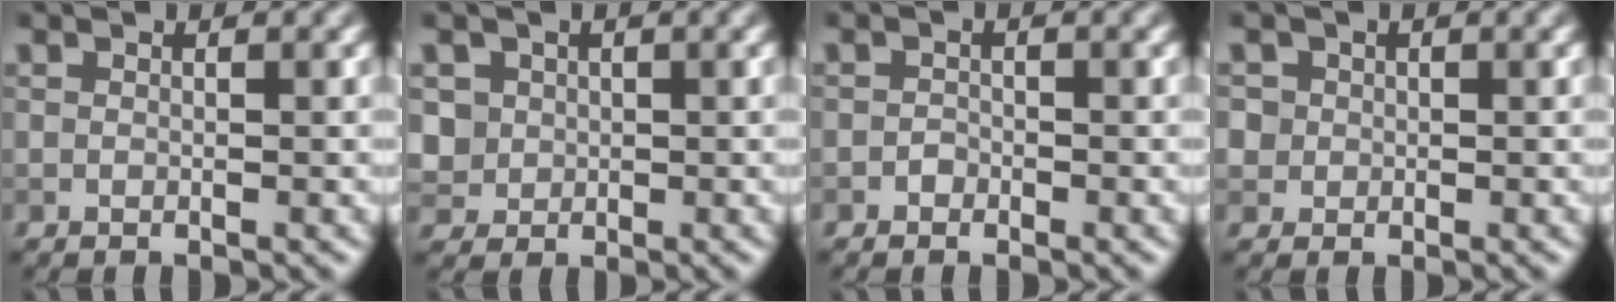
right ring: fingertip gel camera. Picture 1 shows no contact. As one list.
[{"total": 2.5, "force": [0.4, 2.3, 0.6], "torque": [-0.025, -0.006, 0.023]}, {"total": 0.8, "force": [-0.5, 0.6, 0.0], "torque": [0.002, -0.003, -0.011]}, {"total": 1.5, "force": [0.2, 1.4, 0.2], "torque": [-0.006, -0.005, 0.022]}]